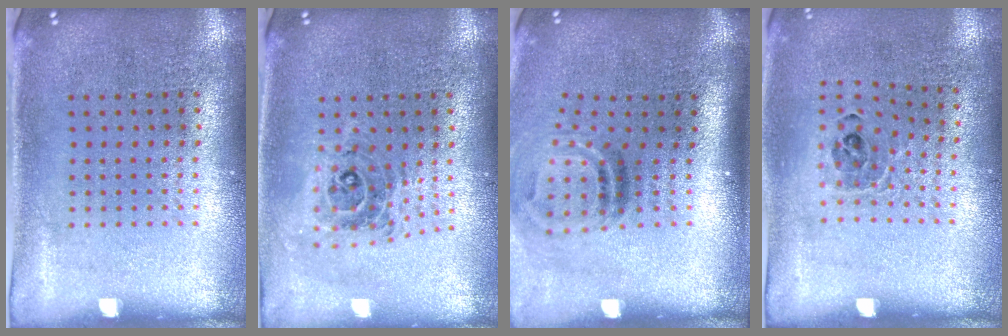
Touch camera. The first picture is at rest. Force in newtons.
{"total": 0.8, "press": 0.8, "slide": 0.1}
{"total": 2.0, "press": 1.2, "slide": 1.6}
{"total": 0.9, "press": 0.8, "slide": 0.3}